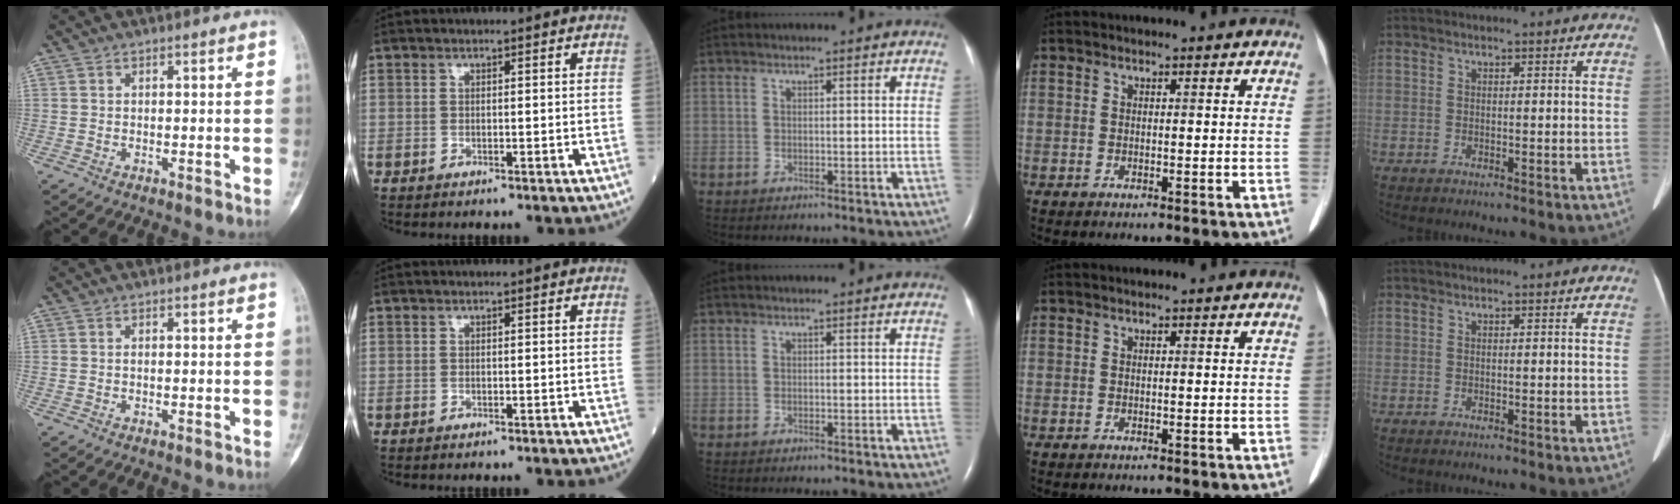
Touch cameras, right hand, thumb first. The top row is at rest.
{}